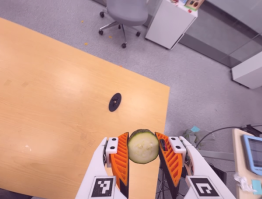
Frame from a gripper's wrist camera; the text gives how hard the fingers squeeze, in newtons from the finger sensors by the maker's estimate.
{"total": 10.3, "left": 9.2, "right": 11.4}